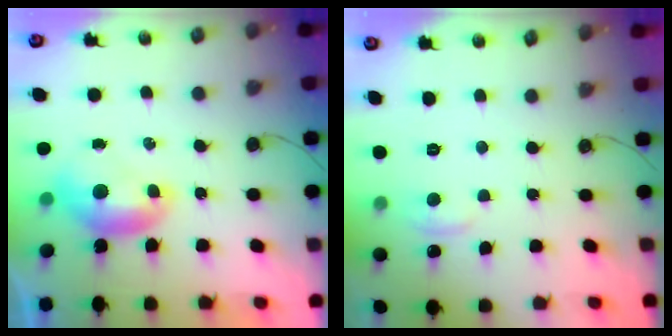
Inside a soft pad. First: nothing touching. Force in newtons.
{"total": 2.0, "press": 1.9, "slide": 0.6}